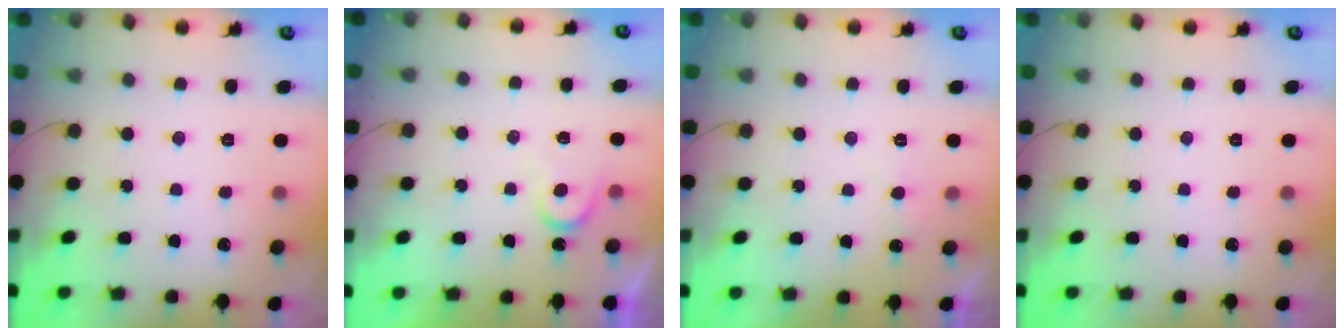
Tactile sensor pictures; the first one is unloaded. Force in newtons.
{"total": 6.0, "press": 6.0, "slide": 0.5}
{"total": 5.1, "press": 5.1, "slide": 0.4}
{"total": 0.0}